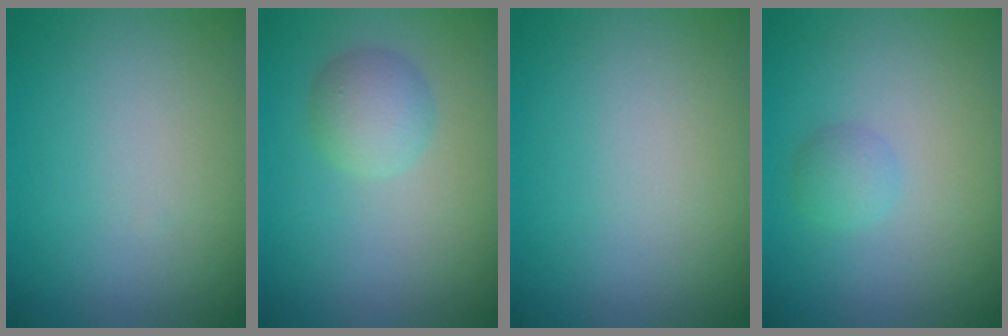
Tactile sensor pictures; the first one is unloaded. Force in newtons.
{"total": 2.5, "press": 2.5, "slide": 0.1}
{"total": 0.0}
{"total": 1.3, "press": 1.3, "slide": 0.0}